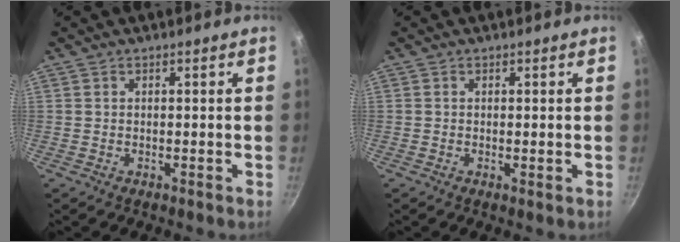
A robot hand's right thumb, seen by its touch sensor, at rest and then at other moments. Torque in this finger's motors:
{"motor_torque": [-0.20, 0.07, -0.16, -0.04, -0.03]}